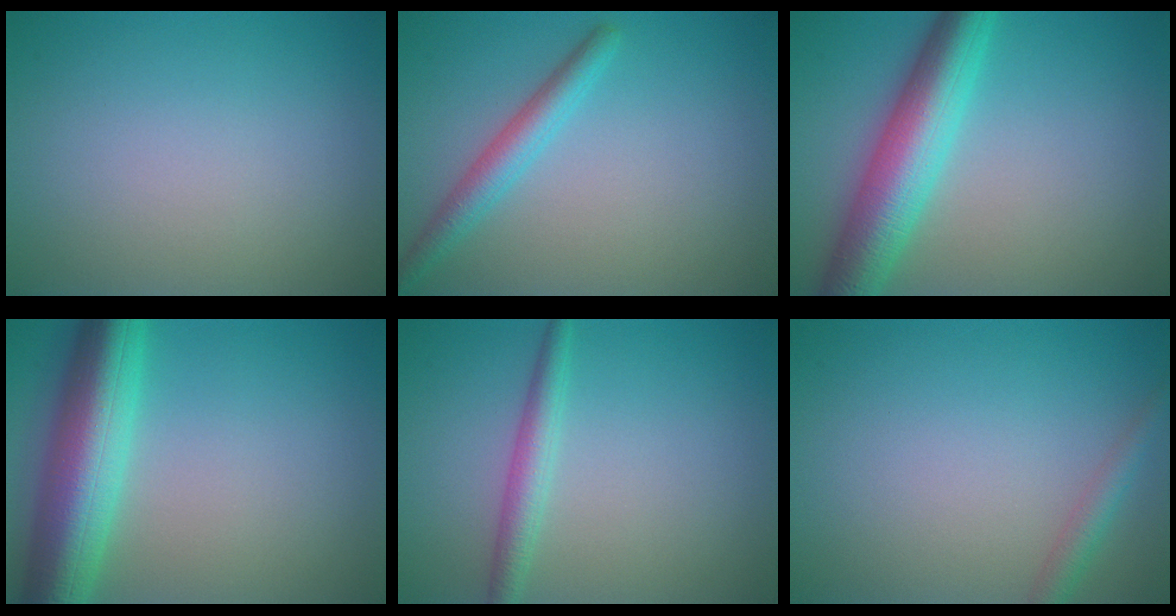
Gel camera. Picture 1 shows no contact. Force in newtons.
{"total": 2.8, "press": 2.8, "slide": 0.1}
{"total": 7.6, "press": 7.6, "slide": 0.1}
{"total": 9.2, "press": 9.2, "slide": 0.4}
{"total": 2.4, "press": 2.4, "slide": 0.1}
{"total": 1.8, "press": 1.8, "slide": 0.0}